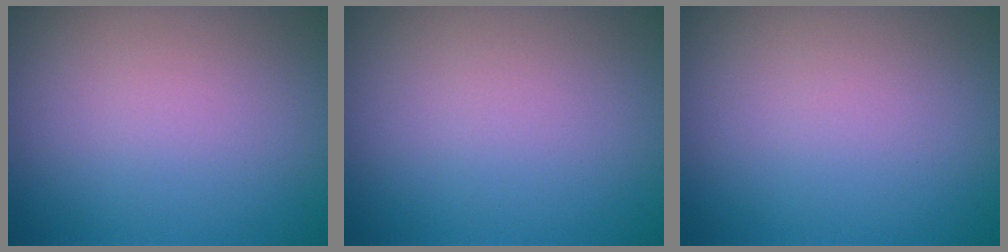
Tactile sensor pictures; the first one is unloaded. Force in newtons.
{"total": 0.0}
{"total": 0.0}